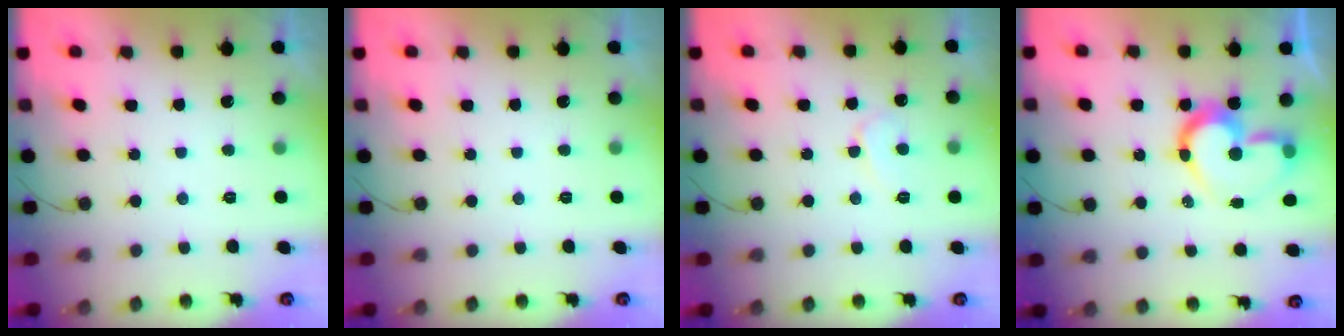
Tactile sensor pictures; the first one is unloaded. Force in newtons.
{"total": 0.0}
{"total": 6.1, "press": 6.1, "slide": 0.6}
{"total": 13.3, "press": 13.1, "slide": 1.9}